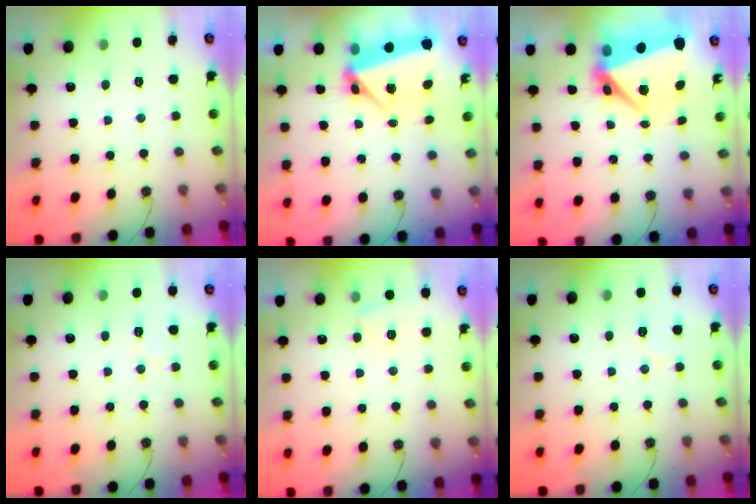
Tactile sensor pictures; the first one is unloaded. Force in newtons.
{"total": 8.0, "press": 7.9, "slide": 1.0}
{"total": 9.8, "press": 9.7, "slide": 1.2}
{"total": 4.6, "press": 4.3, "slide": 1.6}
{"total": 4.2, "press": 3.5, "slide": 2.4}
{"total": 5.7, "press": 5.4, "slide": 1.8}